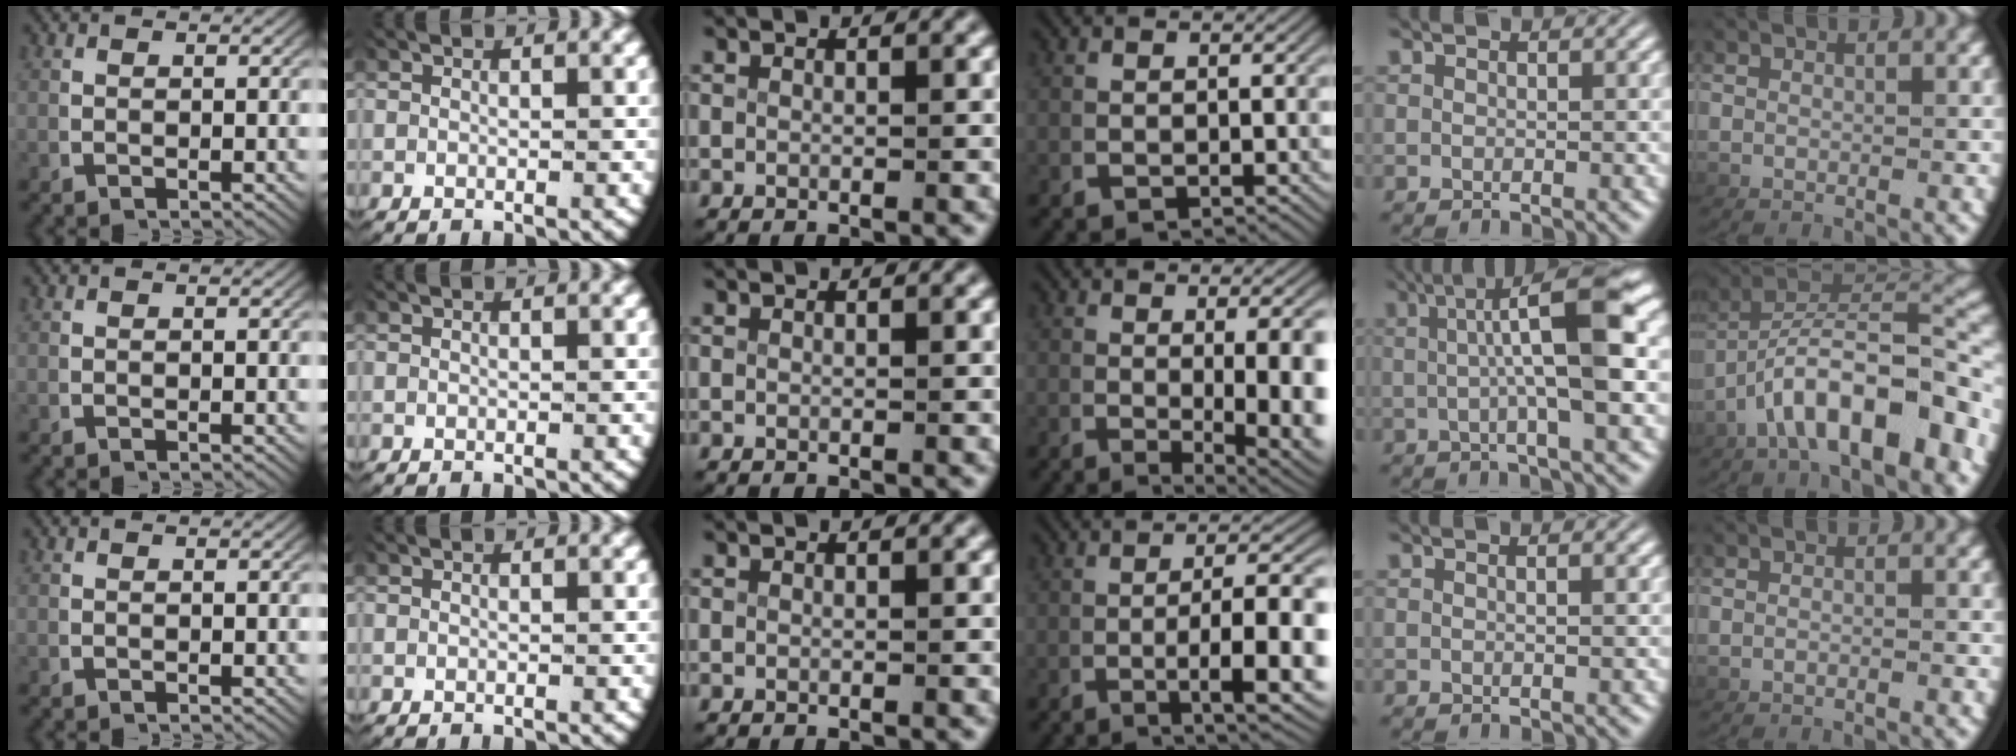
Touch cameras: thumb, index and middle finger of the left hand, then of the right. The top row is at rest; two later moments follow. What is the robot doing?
{"motion": "lift_and_place", "object": "ribbon"}